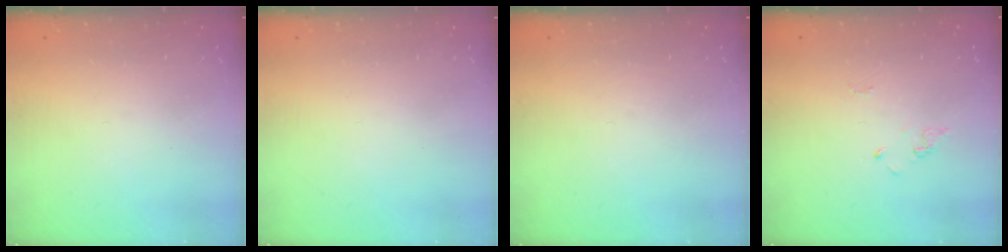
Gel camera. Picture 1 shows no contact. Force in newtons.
{"total": 1.6, "press": 1.6, "slide": 0.1}
{"total": 0.0}
{"total": 2.9, "press": 2.9, "slide": 0.3}